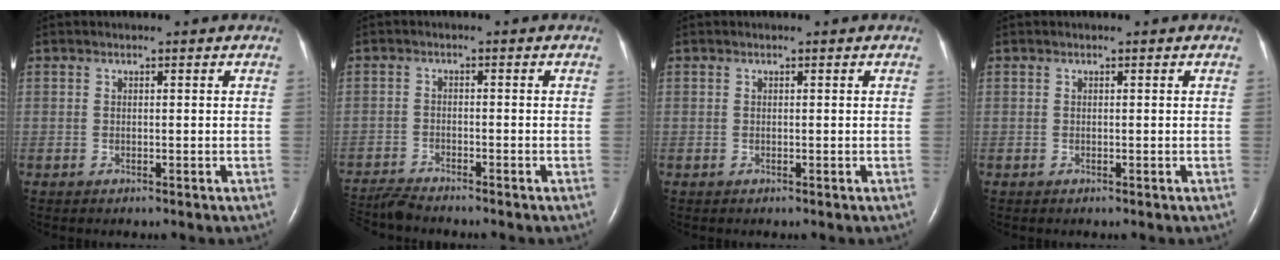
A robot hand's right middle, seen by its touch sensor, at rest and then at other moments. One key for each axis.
{"total": 5.3, "fx": -5.2, "fy": -0.5, "fz": 0.8, "tx": -0.016, "ty": -0.020, "tz": -0.094}
{"total": 0.0}
{"total": 0.0}